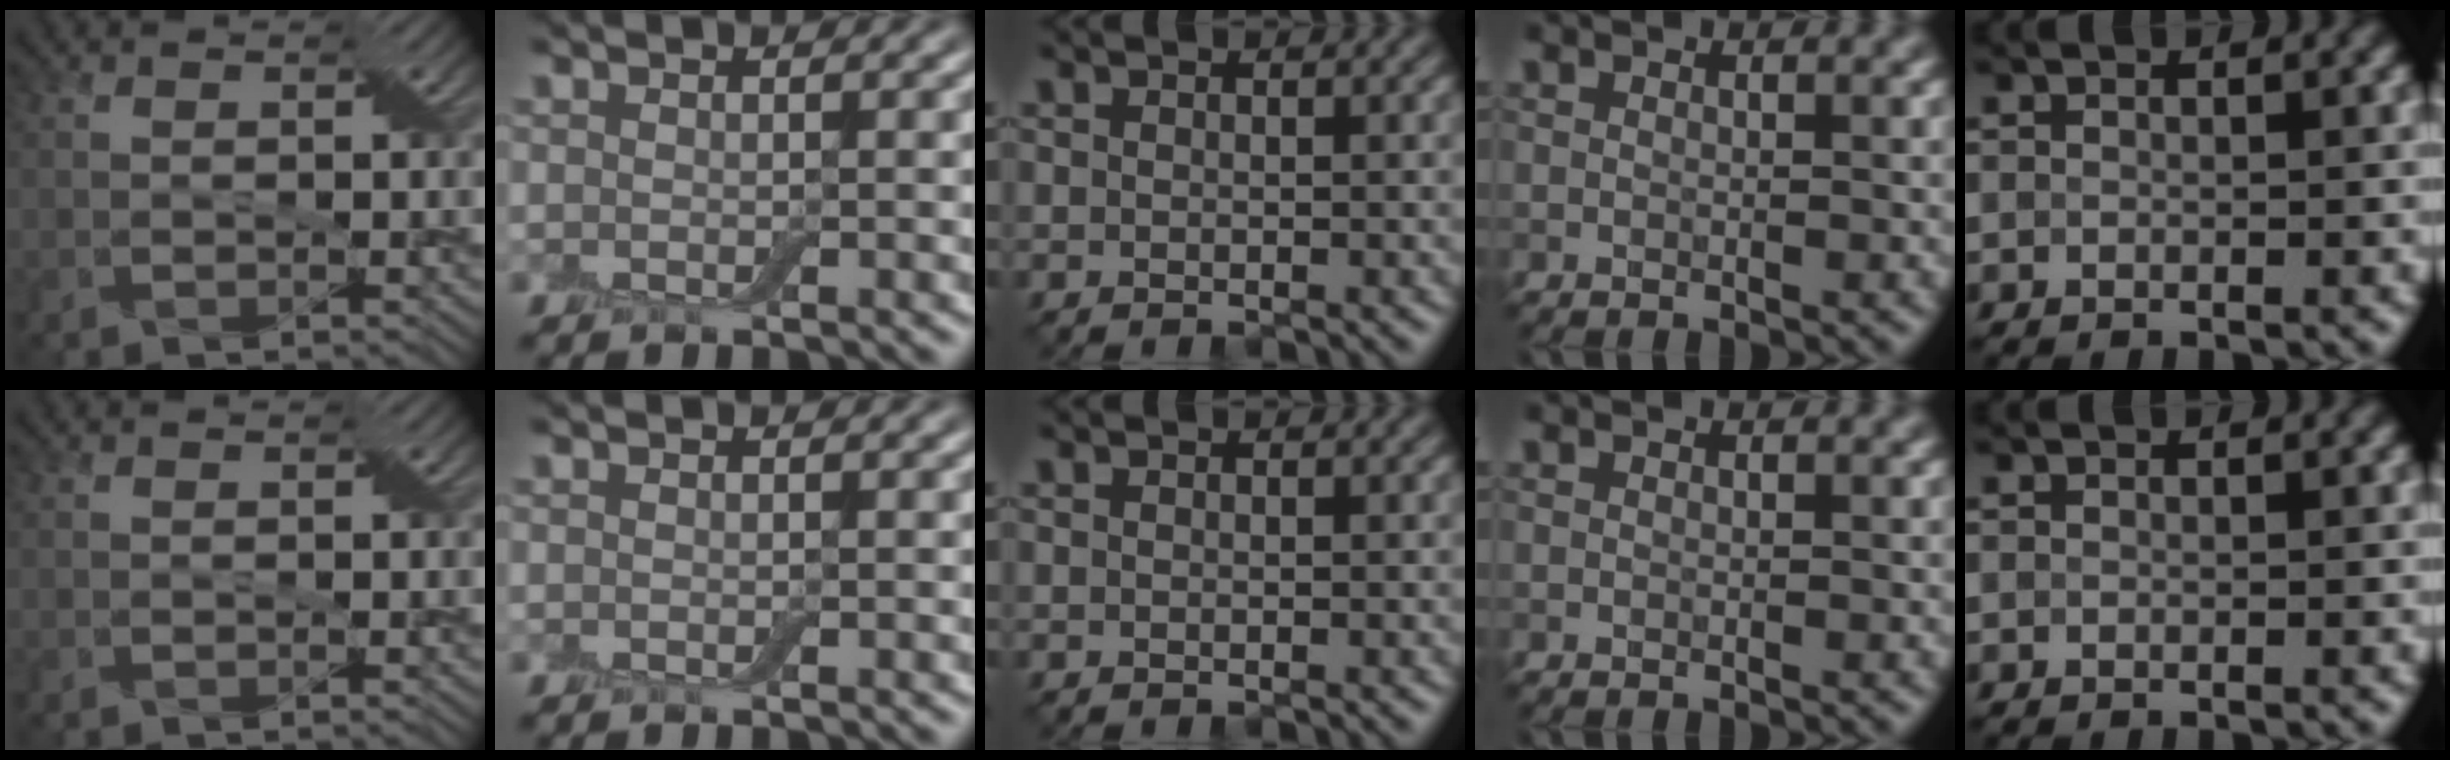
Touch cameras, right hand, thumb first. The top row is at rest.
{}